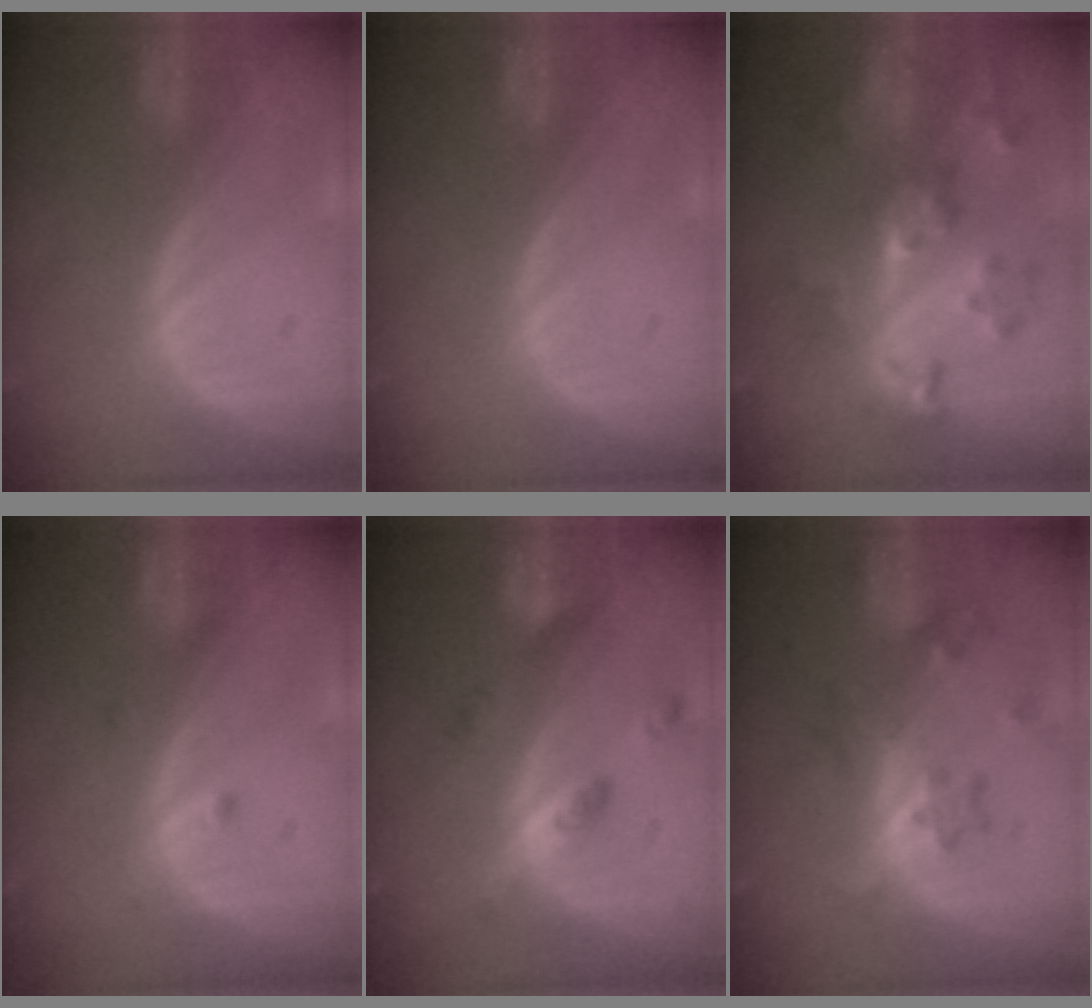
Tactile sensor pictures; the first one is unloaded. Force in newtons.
{"total": 0.0}
{"total": 8.3, "press": 7.8, "slide": 2.9}
{"total": 1.1, "press": 1.1, "slide": 0.1}
{"total": 5.1, "press": 4.6, "slide": 2.2}
{"total": 7.0, "press": 6.3, "slide": 3.1}